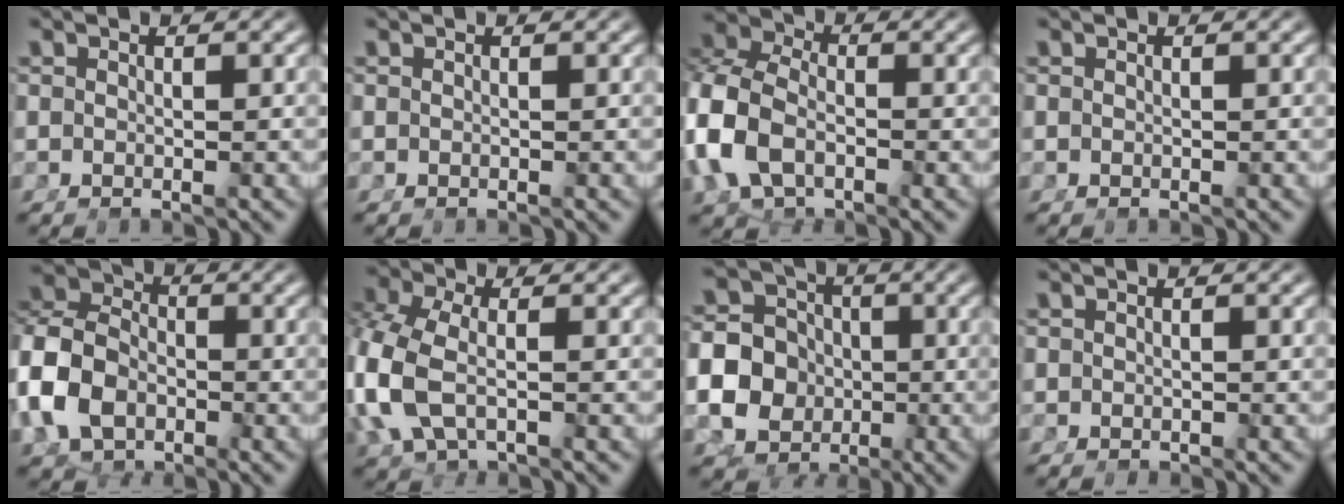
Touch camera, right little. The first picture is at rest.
{"total": 0.0}
{"total": 8.5, "force": [-0.3, 6.8, 5.0], "torque": [-0.122, -0.009, -0.007]}
{"total": 0.0}
{"total": 10.0, "force": [-0.5, 8.3, 5.5], "torque": [-0.130, -0.018, -0.007]}
{"total": 6.9, "force": [-0.8, 5.1, 4.6], "torque": [-0.144, -0.033, 0.001]}
{"total": 14.6, "force": [-2.1, 13.3, 5.6], "torque": [-0.152, -0.069, -0.026]}
{"total": 0.0}